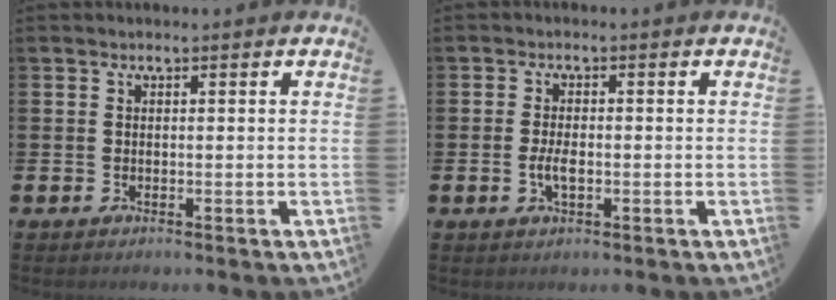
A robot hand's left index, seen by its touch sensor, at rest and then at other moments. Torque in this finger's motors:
{"motor_torque": [0.58, 0.25, 0.05, 0.06]}